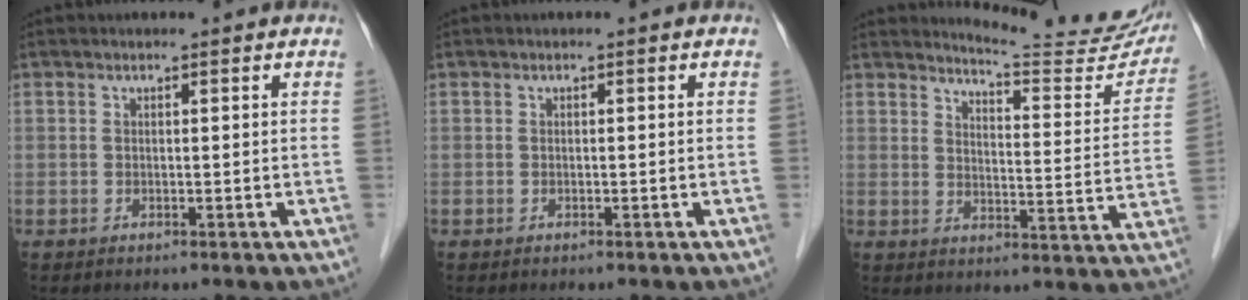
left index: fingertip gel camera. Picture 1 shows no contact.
{"total": 0.0}
{"total": 15.1, "force": [14.5, 1.4, 3.9], "torque": [-0.042, -0.078, 0.162]}